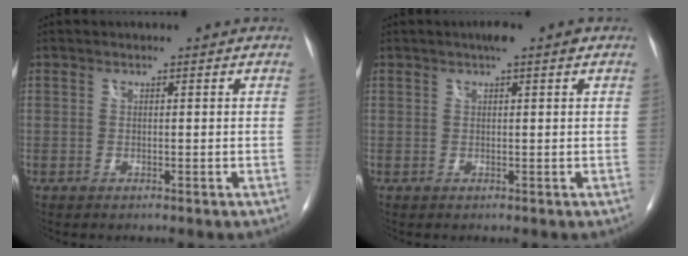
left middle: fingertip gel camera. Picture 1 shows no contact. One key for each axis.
{"total": 2.5, "fx": 1.5, "fy": 0.2, "fz": 1.9, "tx": -0.031, "ty": 0.013, "tz": 0.023}